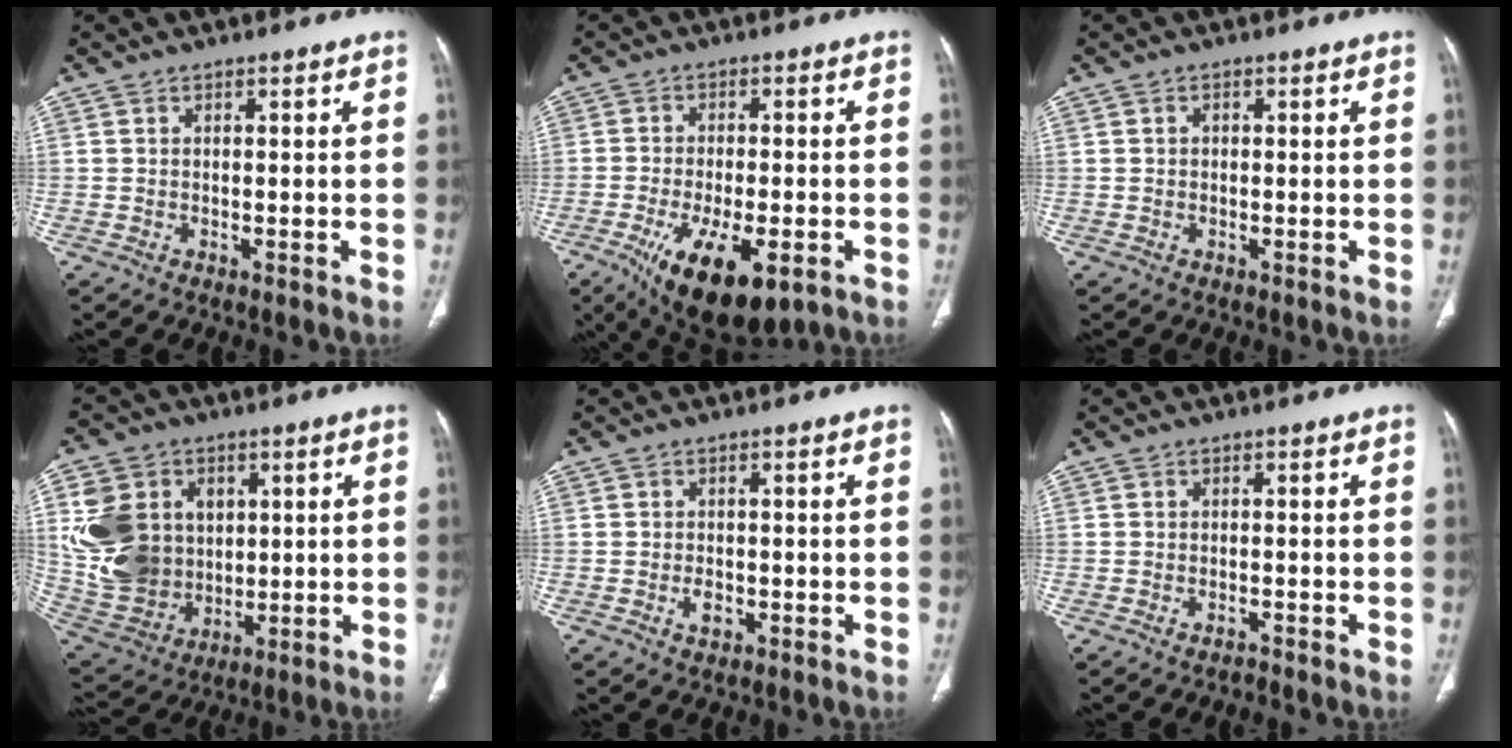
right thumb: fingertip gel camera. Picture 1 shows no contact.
{"total": 15.7, "force": [-7.3, 6.5, 12.3], "torque": [-0.203, -0.003, -0.101]}
{"total": 0.8, "force": [0.0, 0.6, 0.4], "torque": [-0.004, 0.003, -0.002]}
{"total": 18.7, "force": [3.3, 15.2, 10.3], "torque": [-0.182, 0.001, 0.086]}
{"total": 2.2, "force": [-0.8, 1.5, 1.4], "torque": [-0.018, 0.002, -0.010]}
{"total": 0.8, "force": [-0.8, 0.0, 0.1], "torque": [-0.005, 0.005, -0.013]}